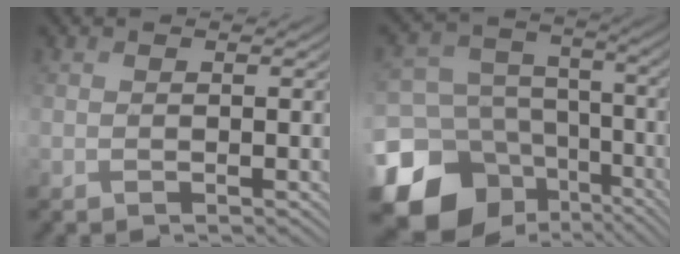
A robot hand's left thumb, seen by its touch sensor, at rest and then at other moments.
{"total": 18.7, "force": [-8.6, 15.0, 7.2], "torque": [-0.213, -0.055, -0.134]}